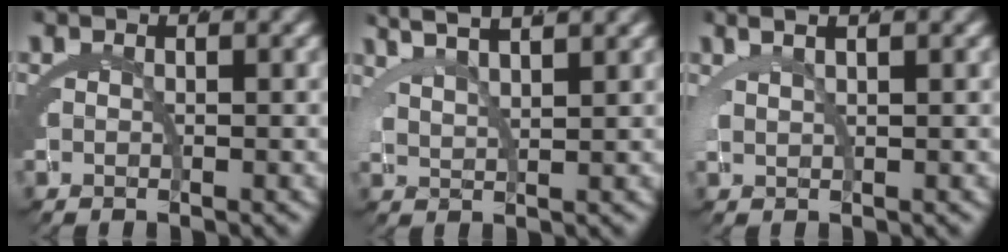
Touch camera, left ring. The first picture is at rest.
{"total": 4.9, "force": [4.5, -0.1, 2.0], "torque": [-0.034, 0.017, 0.074]}
{"total": 2.4, "force": [2.0, -0.3, 1.3], "torque": [-0.016, 0.016, 0.033]}